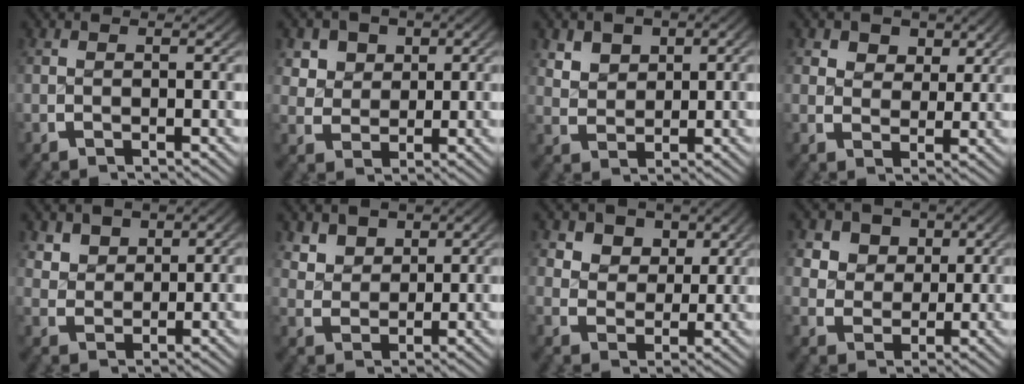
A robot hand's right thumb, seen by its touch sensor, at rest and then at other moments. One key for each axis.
{"total": 4.9, "fx": 1.6, "fy": 4.1, "fz": 2.3, "tx": -0.046, "ty": -0.013, "tz": 0.034}
{"total": 3.7, "fx": 1.4, "fy": 2.8, "fz": 2.1, "tx": -0.031, "ty": -0.012, "tz": 0.036}
{"total": 3.5, "fx": 1.7, "fy": 2.6, "fz": 1.6, "tx": -0.023, "ty": -0.019, "tz": 0.035}
{"total": 3.0, "fx": 1.5, "fy": 2.2, "fz": 1.3, "tx": -0.019, "ty": -0.008, "tz": 0.037}
{"total": 3.6, "fx": 1.7, "fy": 2.7, "fz": 1.7, "tx": -0.029, "ty": -0.013, "tz": 0.042}
{"total": 5.1, "fx": 1.7, "fy": 4.1, "fz": 2.5, "tx": -0.047, "ty": -0.023, "tz": 0.035}
{"total": 6.0, "fx": 1.5, "fy": 5.1, "fz": 2.9, "tx": -0.058, "ty": -0.020, "tz": 0.031}